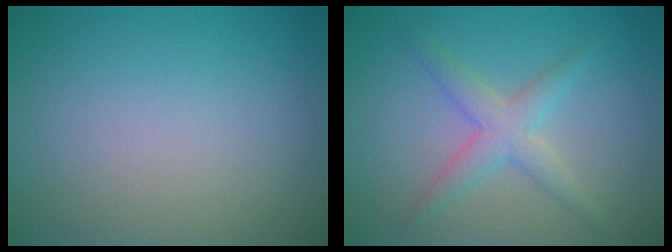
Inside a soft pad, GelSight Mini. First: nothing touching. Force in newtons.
{"total": 2.8, "press": 2.8, "slide": 0.1}